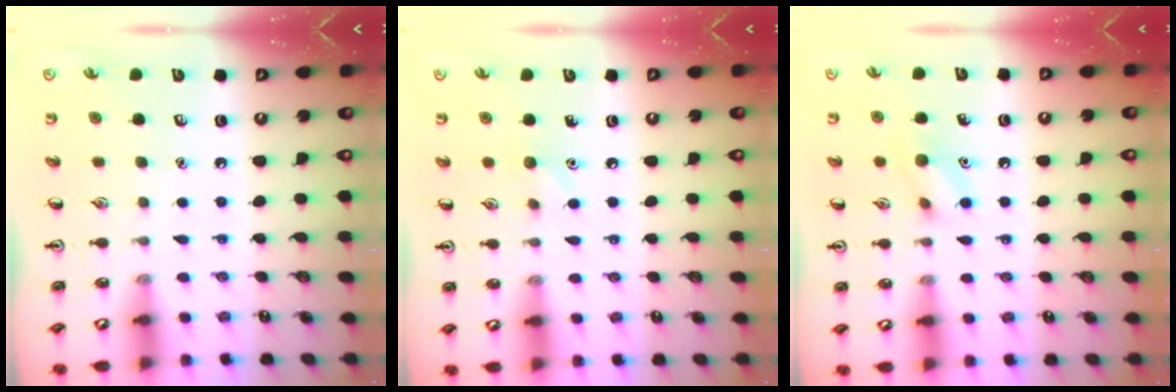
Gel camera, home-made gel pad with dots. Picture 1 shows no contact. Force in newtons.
{"total": 4.7, "press": 4.4, "slide": 1.6}
{"total": 8.2, "press": 8.1, "slide": 1.5}